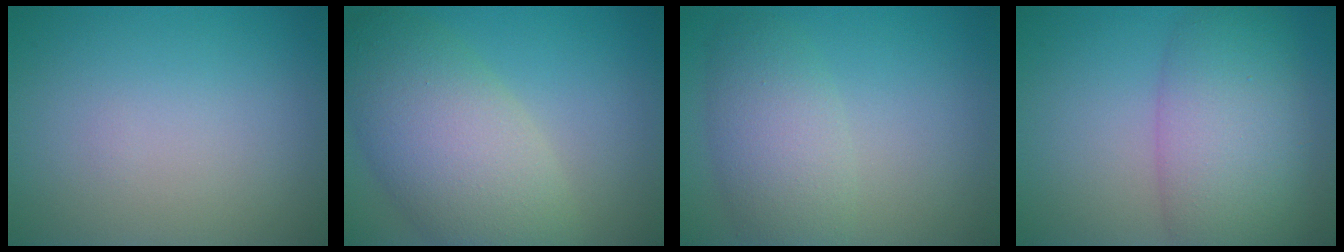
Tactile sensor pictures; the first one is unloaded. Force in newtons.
{"total": 8.7, "press": 8.7, "slide": 0.4}
{"total": 4.5, "press": 4.5, "slide": 0.3}
{"total": 7.7, "press": 7.7, "slide": 0.3}